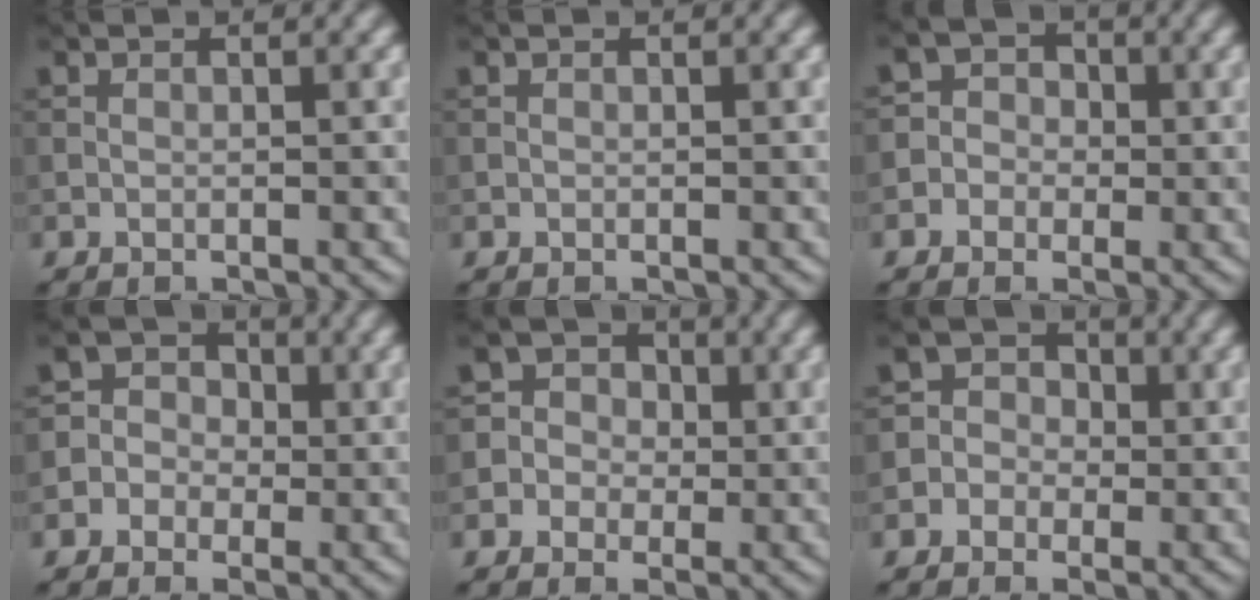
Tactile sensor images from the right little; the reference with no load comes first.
{"total": 0.0}
{"total": 3.6, "force": [-0.7, 3.5, 0.8], "torque": [0.011, 0.021, -0.039]}
{"total": 4.5, "force": [-0.9, 4.3, 1.0], "torque": [-0.001, 0.023, -0.039]}
{"total": 4.8, "force": [-0.4, 4.7, 1.0], "torque": [-0.002, 0.031, -0.039]}
{"total": 4.0, "force": [-0.7, 3.9, 0.9], "torque": [0.005, 0.022, -0.037]}